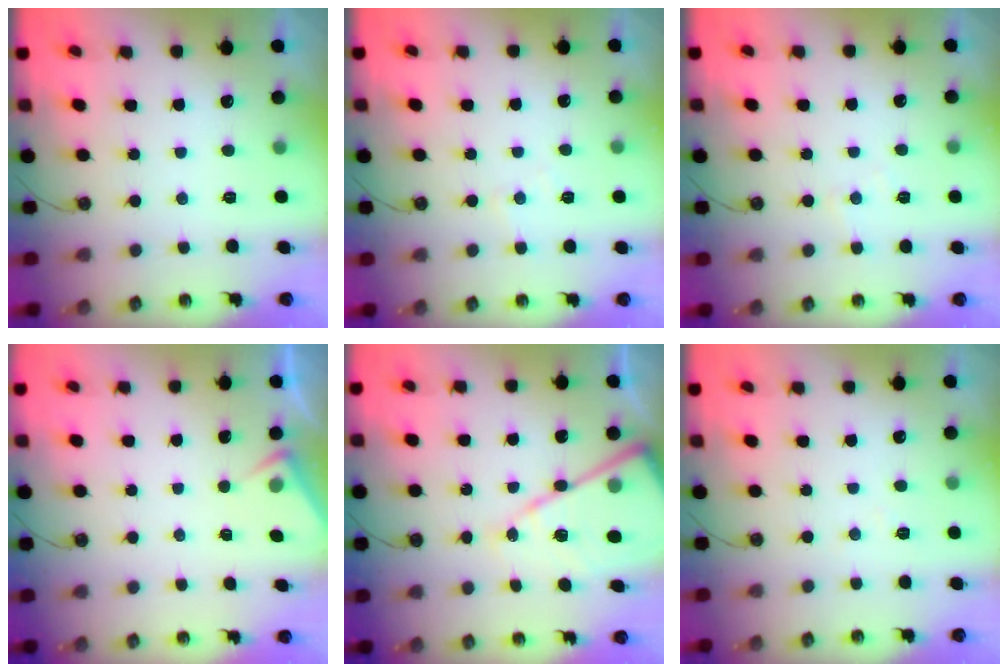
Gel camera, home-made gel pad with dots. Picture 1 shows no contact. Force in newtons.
{"total": 4.6, "press": 4.6, "slide": 0.6}
{"total": 4.6, "press": 4.6, "slide": 0.6}
{"total": 3.7, "press": 3.6, "slide": 0.5}
{"total": 18.5, "press": 18.4, "slide": 1.8}
{"total": 3.3, "press": 3.2, "slide": 0.6}